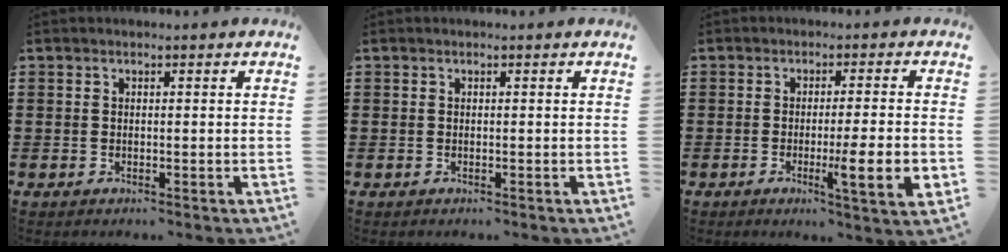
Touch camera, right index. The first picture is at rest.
{"total": 0.0}
{"total": 7.2, "force": [-1.7, 0.6, 6.9], "torque": [-0.110, -0.015, -0.030]}